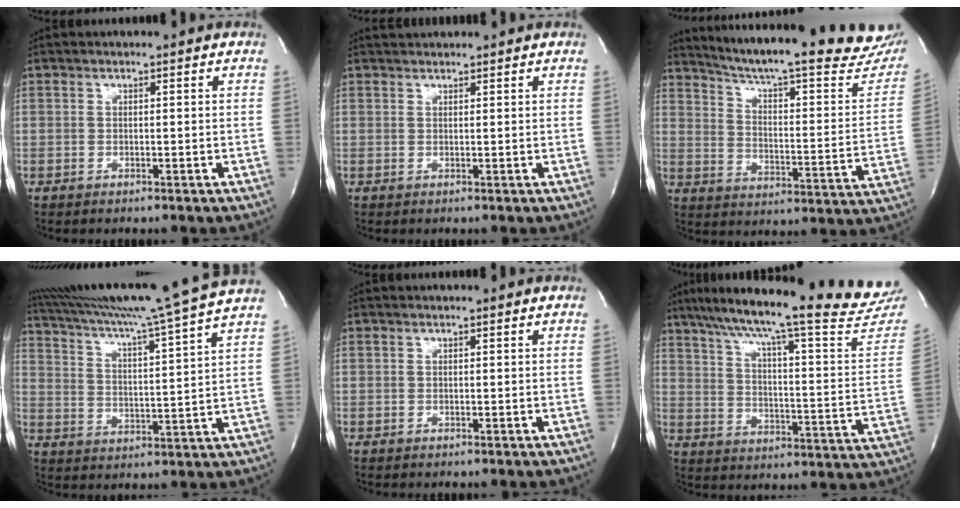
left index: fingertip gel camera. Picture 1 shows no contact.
{"total": 2.2, "force": [2.1, 0.3, 0.3], "torque": [-0.008, 0.025, 0.039]}
{"total": 29.0, "force": [25.4, 3.4, 13.7], "torque": [-0.209, -0.075, 0.323]}
{"total": 21.4, "force": [18.7, -3.4, 9.9], "torque": [-0.178, -0.041, 0.271]}
{"total": 0.0}
{"total": 28.6, "force": [25.5, 1.3, 12.8], "torque": [-0.205, -0.070, 0.327]}